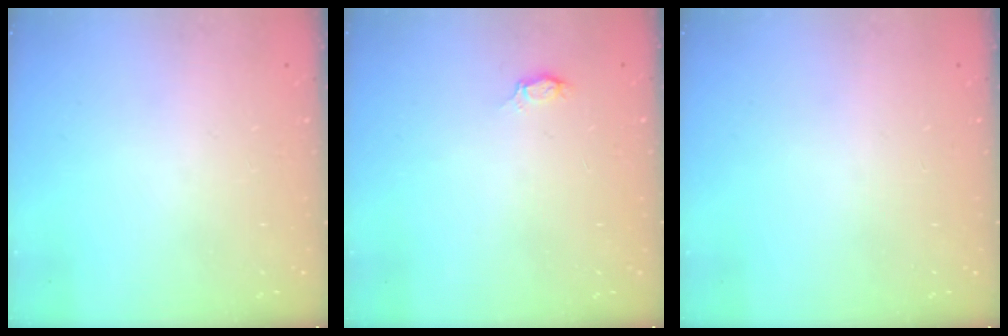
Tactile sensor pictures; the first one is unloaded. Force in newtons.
{"total": 2.8, "press": 2.8, "slide": 0.3}
{"total": 0.0}